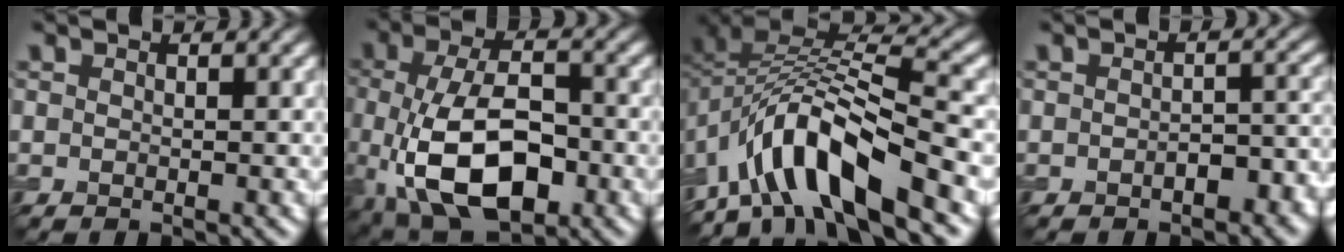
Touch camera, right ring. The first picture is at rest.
{"total": 10.3, "force": [-3.1, 5.4, 8.2], "torque": [-0.156, -0.012, -0.058]}
{"total": 10.2, "force": [-6.1, 3.5, 7.3], "torque": [-0.116, 0.012, -0.120]}
{"total": 3.7, "force": [-1.7, 1.8, 2.8], "torque": [-0.040, -0.007, -0.024]}